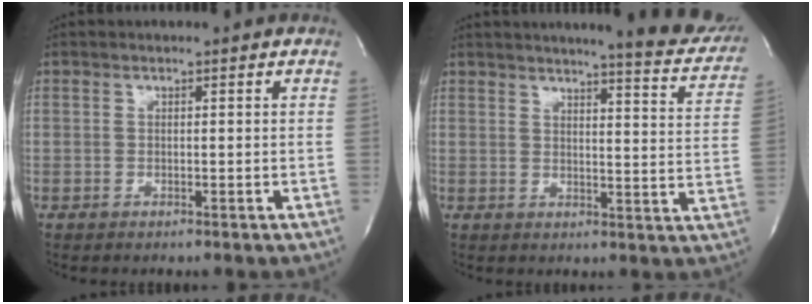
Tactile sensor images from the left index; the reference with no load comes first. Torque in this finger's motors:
{"motor_torque": [0.08, -0.14, 0.50, 0.09]}